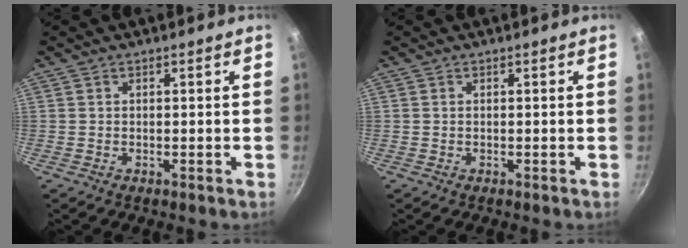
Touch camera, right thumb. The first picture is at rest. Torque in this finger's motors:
{"motor_torque": [0.20, 0.10, -0.03, -0.28, 0.00]}